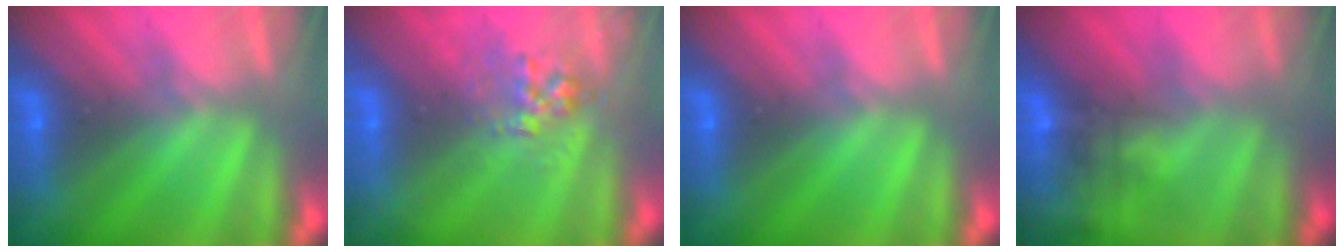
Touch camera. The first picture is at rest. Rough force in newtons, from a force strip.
{"total": 2.7}
{"total": 0.0}
{"total": 4.8}